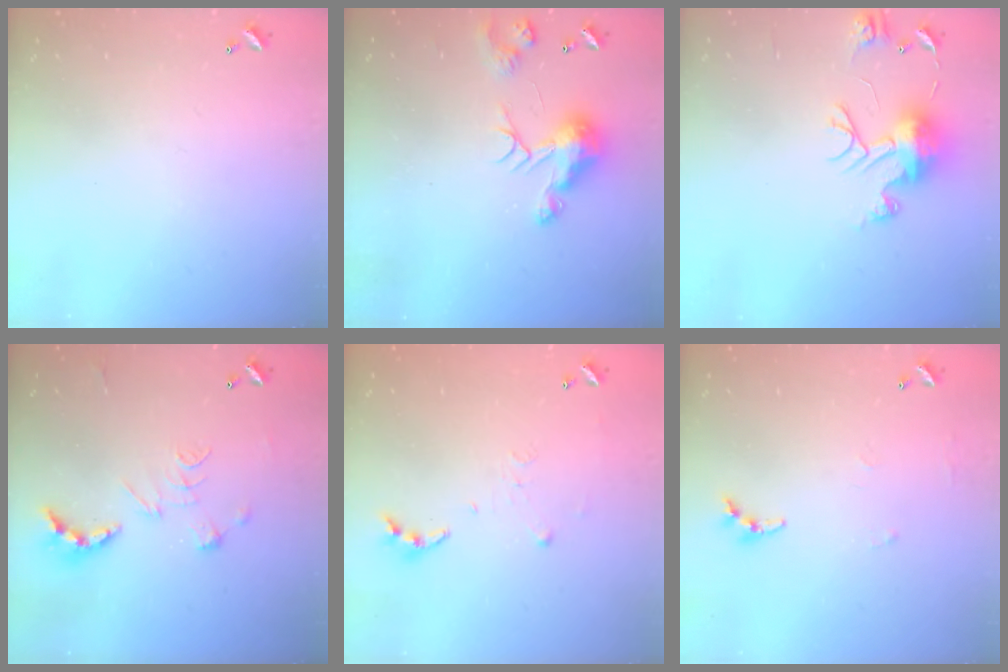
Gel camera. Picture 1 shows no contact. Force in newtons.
{"total": 8.7, "press": 8.6, "slide": 0.2}
{"total": 10.5, "press": 10.5, "slide": 1.0}
{"total": 2.5, "press": 2.0, "slide": 1.5}
{"total": 5.8, "press": 5.8, "slide": 0.6}
{"total": 5.2, "press": 5.2, "slide": 0.5}